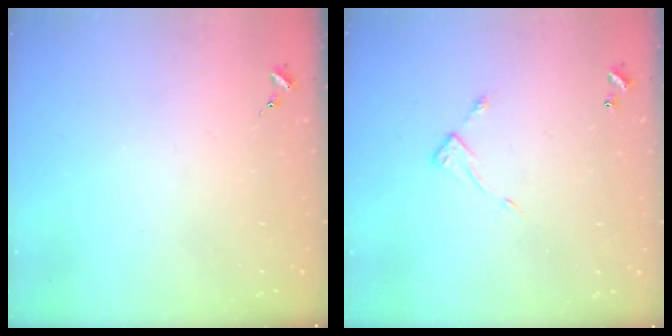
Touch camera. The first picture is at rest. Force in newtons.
{"total": 5.1, "press": 5.1, "slide": 0.4}